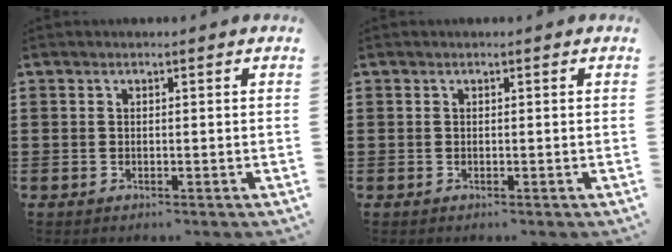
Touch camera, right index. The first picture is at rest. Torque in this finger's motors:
{"motor_torque": [-0.44, 1.15, 0.00, 0.00]}